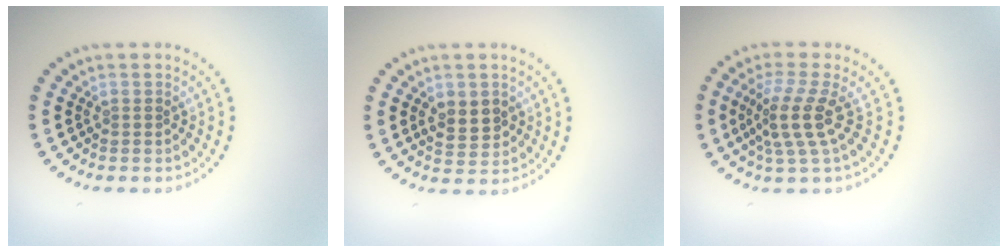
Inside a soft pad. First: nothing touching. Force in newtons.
{"total": 2.5, "press": 2.5, "slide": 0.4}
{"total": 3.8, "press": 2.8, "slide": 2.6}